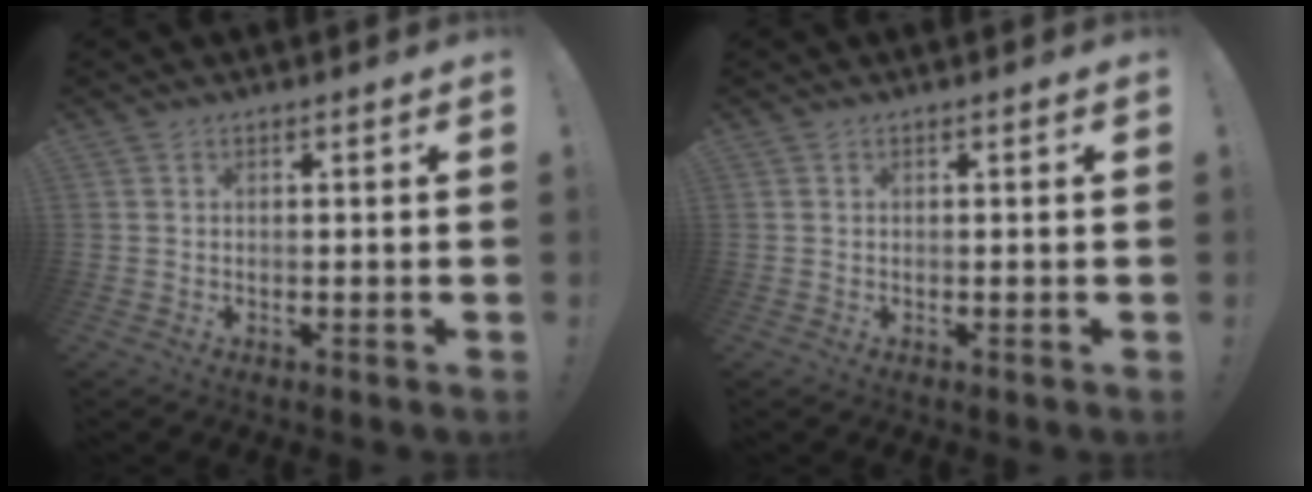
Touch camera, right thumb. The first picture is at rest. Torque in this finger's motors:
{"motor_torque": [-0.14, -0.14, 0.01, -0.01, 0.01]}